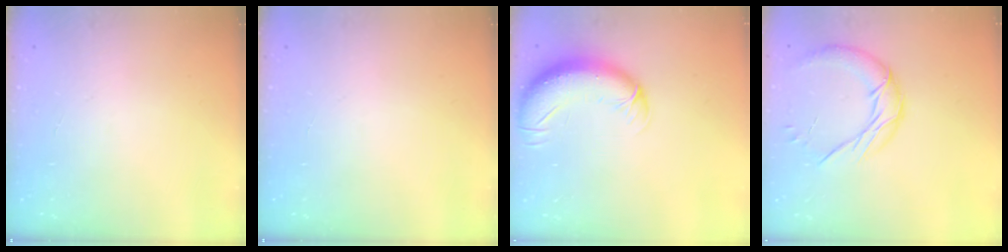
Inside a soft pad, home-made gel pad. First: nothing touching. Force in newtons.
{"total": 0.0}
{"total": 11.3, "press": 11.0, "slide": 2.9}
{"total": 11.8, "press": 11.7, "slide": 0.8}